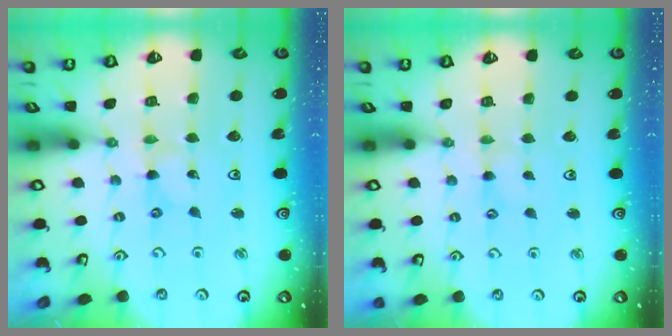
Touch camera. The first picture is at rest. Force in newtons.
{"total": 0.7, "press": 0.7, "slide": 0.2}